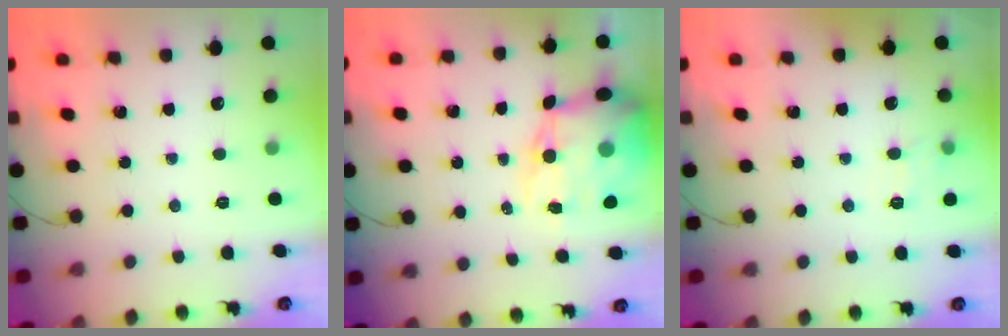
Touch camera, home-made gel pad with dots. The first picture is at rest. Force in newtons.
{"total": 16.6, "press": 16.2, "slide": 3.6}
{"total": 7.5, "press": 7.3, "slide": 2.0}